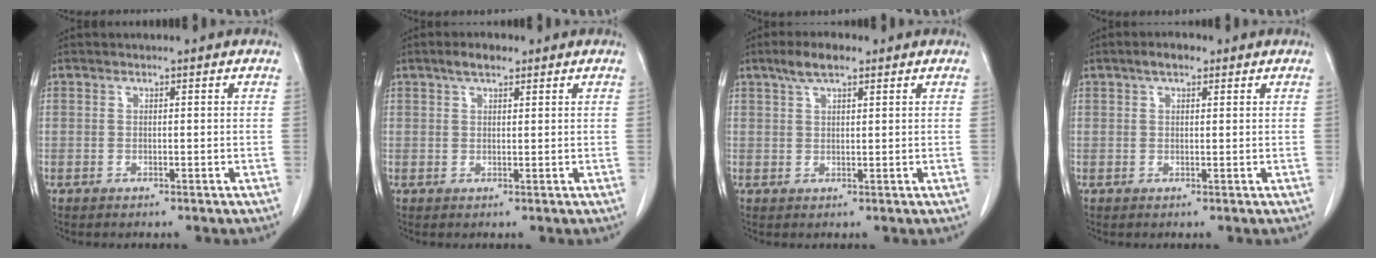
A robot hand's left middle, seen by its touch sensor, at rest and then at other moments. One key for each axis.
{"total": 2.9, "fx": 2.0, "fy": 1.1, "fz": 1.8, "tx": -0.035, "ty": 0.007, "tz": 0.034}
{"total": 4.2, "fx": 2.8, "fy": 1.3, "fz": 2.8, "tx": -0.060, "ty": 0.010, "tz": 0.053}
{"total": 2.7, "fx": 1.7, "fy": 1.1, "fz": 1.7, "tx": -0.033, "ty": 0.008, "tz": 0.027}